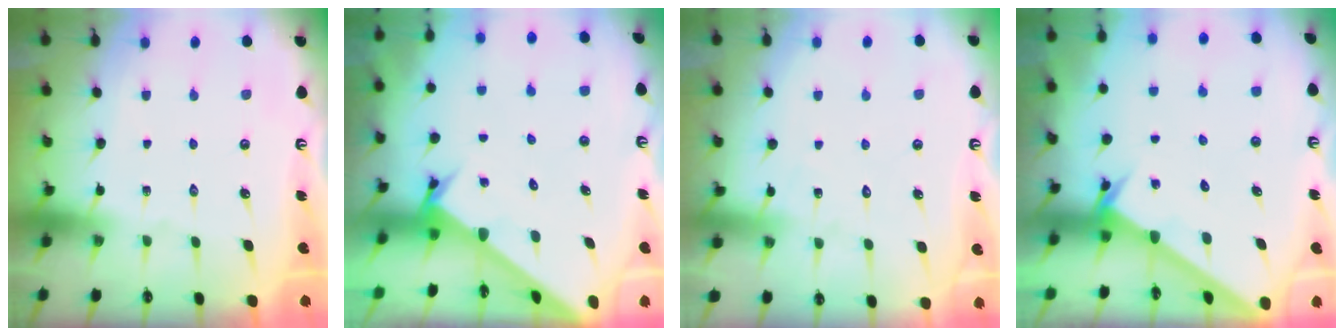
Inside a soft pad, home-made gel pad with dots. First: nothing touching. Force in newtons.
{"total": 2.6, "press": 2.6, "slide": 0.3}
{"total": 5.2, "press": 5.1, "slide": 0.5}
{"total": 2.3, "press": 2.3, "slide": 0.2}